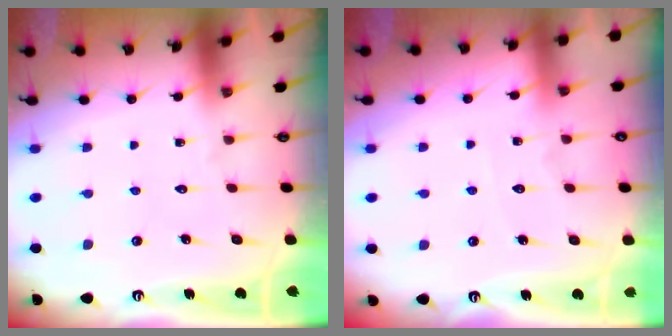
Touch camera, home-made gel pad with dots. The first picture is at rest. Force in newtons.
{"total": 4.6, "press": 4.5, "slide": 0.6}